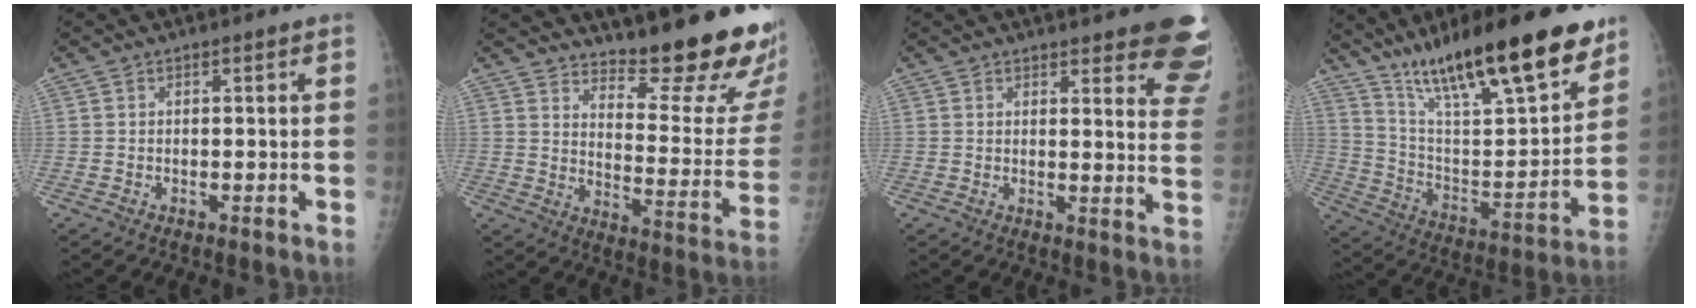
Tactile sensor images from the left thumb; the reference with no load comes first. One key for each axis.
{"total": 22.4, "fx": 17.9, "fy": 4.7, "fz": 12.6, "tx": -0.142, "ty": -0.160, "tz": 0.233}
{"total": 15.0, "fx": 11.4, "fy": 3.9, "fz": 8.9, "tx": -0.072, "ty": -0.065, "tz": 0.113}
{"total": 27.2, "fx": 18.8, "fy": 6.2, "fz": 18.6, "tx": -0.275, "ty": -0.062, "tz": 0.318}